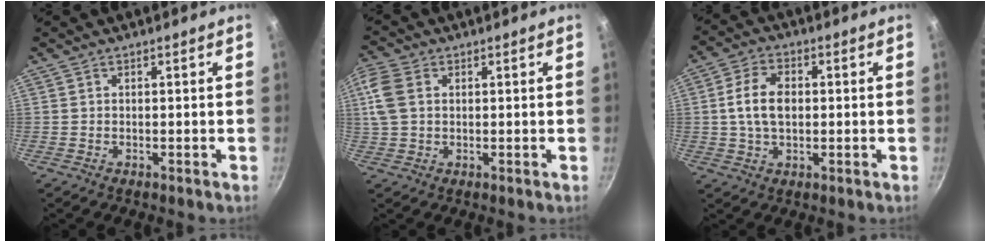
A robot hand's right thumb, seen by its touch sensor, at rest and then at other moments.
{"total": 6.6, "force": [1.5, 4.5, 4.6], "torque": [-0.103, 0.012, 0.027]}
{"total": 8.3, "force": [0.5, 5.4, 6.3], "torque": [-0.109, 0.014, 0.005]}